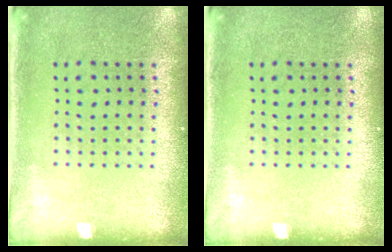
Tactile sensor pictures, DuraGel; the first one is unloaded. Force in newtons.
{"total": 0.0}